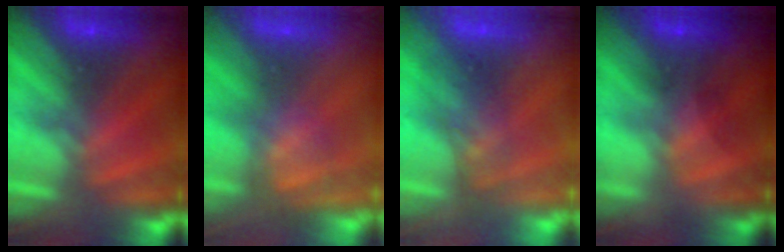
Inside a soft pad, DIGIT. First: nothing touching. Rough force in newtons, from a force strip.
{"total": 8.6}
{"total": 2.6}
{"total": 1.6}